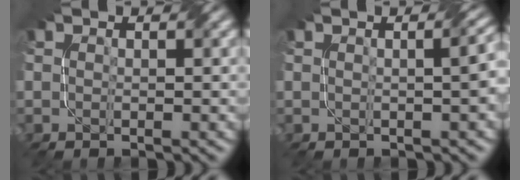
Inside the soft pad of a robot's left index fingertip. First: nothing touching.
{"total": 3.6, "force": [0.1, 1.4, 3.3], "torque": [-0.014, 0.016, -0.001]}